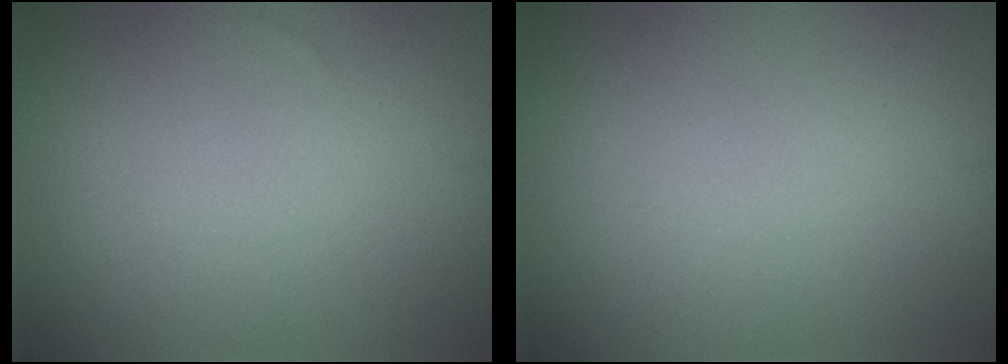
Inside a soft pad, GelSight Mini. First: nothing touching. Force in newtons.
{"total": 0.0}